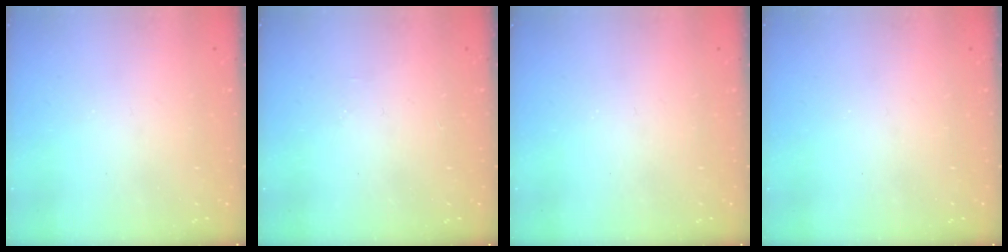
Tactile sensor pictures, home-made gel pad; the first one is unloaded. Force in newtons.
{"total": 1.2, "press": 1.2, "slide": 0.3}
{"total": 0.0}
{"total": 0.0}